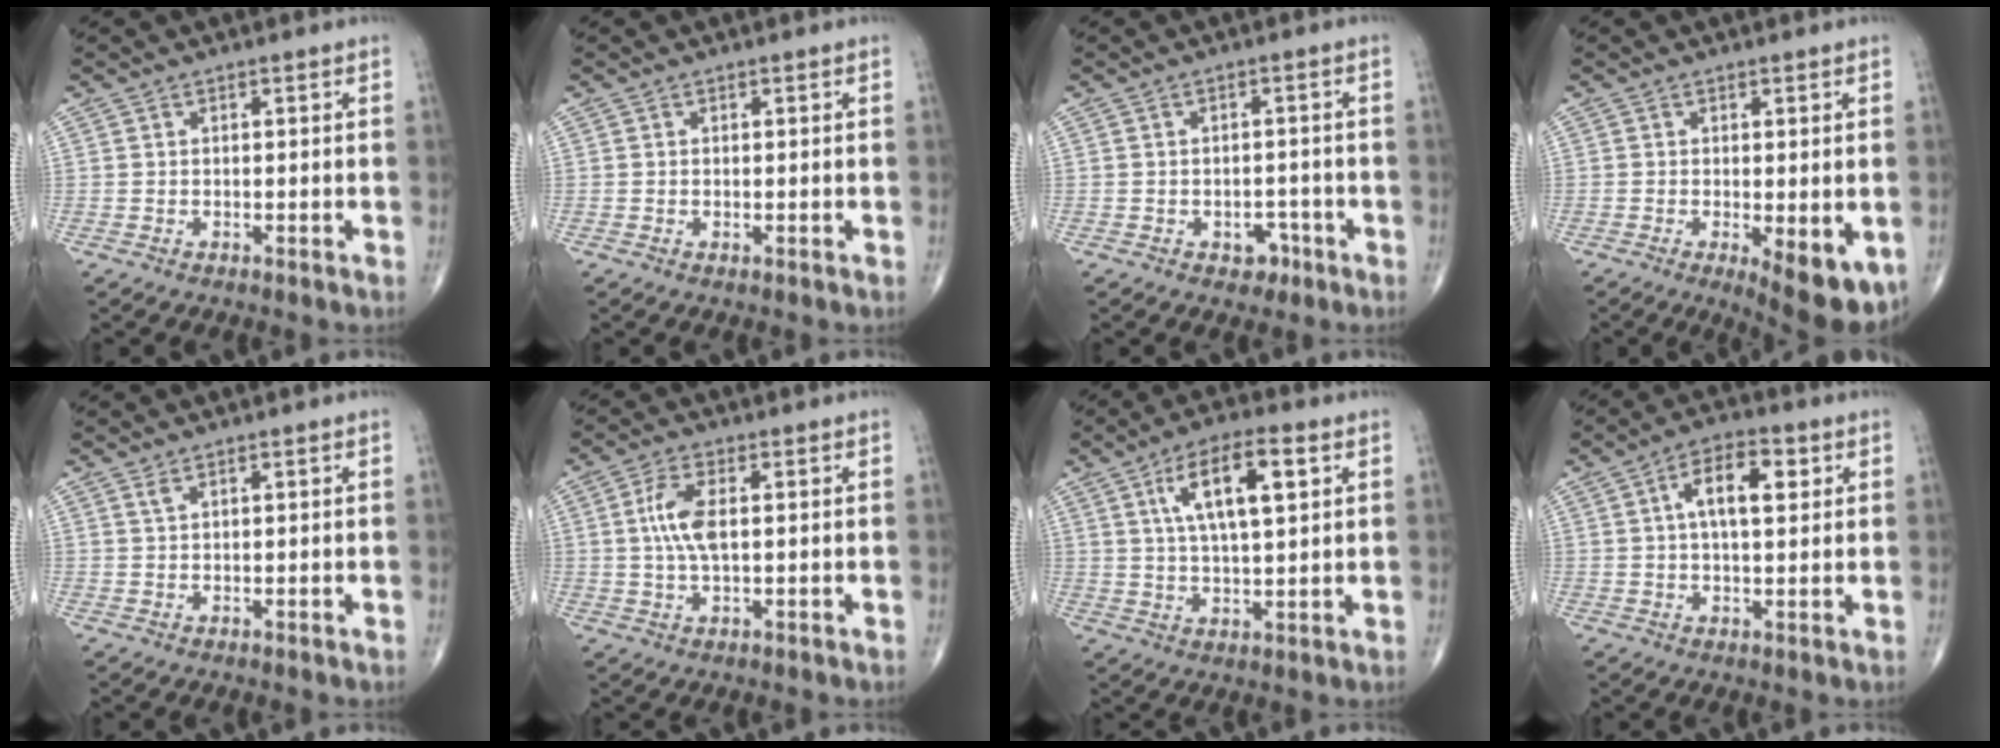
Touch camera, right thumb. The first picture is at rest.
{"total": 0.0}
{"total": 3.3, "force": [-1.7, 2.4, 1.5], "torque": [-0.001, 0.013, -0.020]}
{"total": 9.1, "force": [-2.9, 3.2, 8.0], "torque": [-0.100, -0.019, -0.035]}
{"total": 0.9, "force": [0.6, 0.2, 0.7], "torque": [-0.017, 0.002, 0.015]}
{"total": 6.4, "force": [0.7, 2.6, 5.8], "torque": [-0.131, 0.005, 0.013]}
{"total": 11.7, "force": [4.0, 4.1, 10.2], "torque": [-0.171, -0.001, 0.070]}
{"total": 8.7, "force": [2.3, 4.1, 7.3], "torque": [-0.109, 0.010, 0.031]}